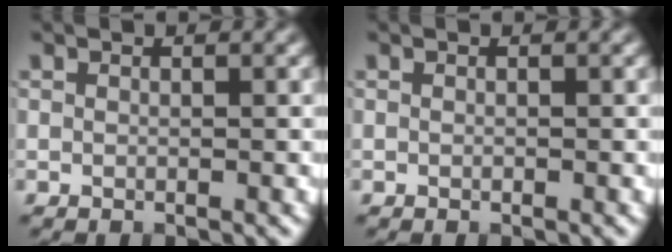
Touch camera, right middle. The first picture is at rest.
{"total": 0.0}